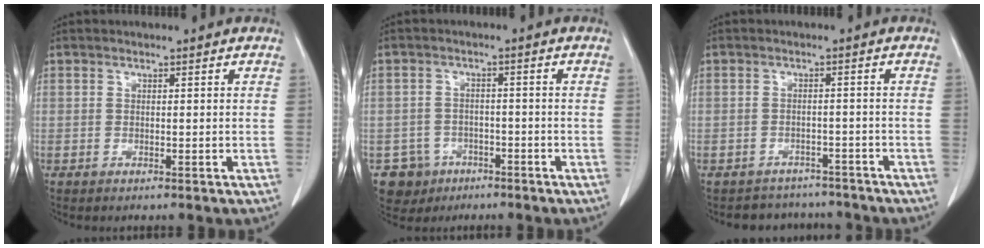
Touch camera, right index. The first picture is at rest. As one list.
[{"total": 5.8, "force": [-3.1, 4.9, 0.3], "torque": [-0.005, 0.010, -0.046]}, {"total": 6.1, "force": [-5.4, 2.7, -0.5], "torque": [0.016, 0.019, -0.068]}]